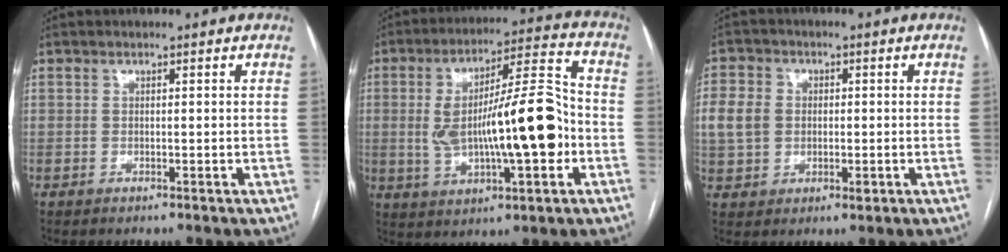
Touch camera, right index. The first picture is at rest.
{"total": 17.0, "force": [-1.7, 3.6, 16.5], "torque": [-0.287, 0.024, -0.019]}
{"total": 11.9, "force": [1.1, 10.2, 6.0], "torque": [-0.171, 0.018, 0.031]}